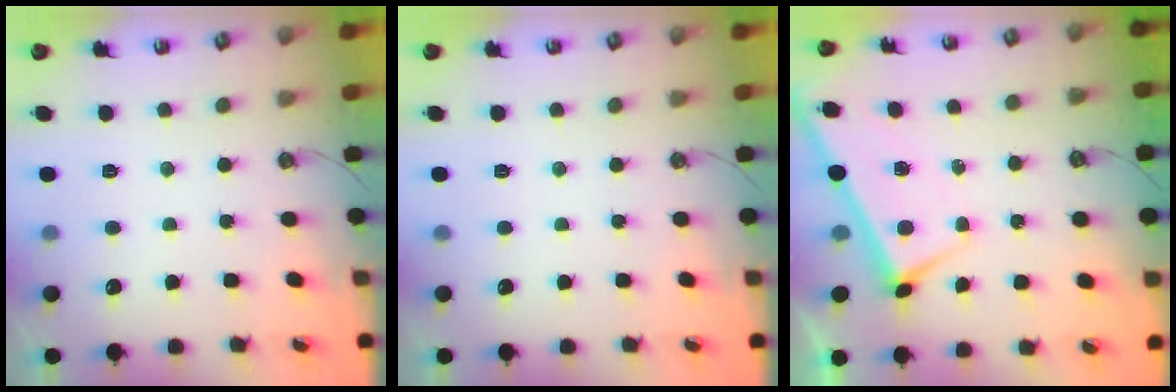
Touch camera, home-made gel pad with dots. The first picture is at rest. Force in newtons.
{"total": 0.0}
{"total": 1.9, "press": 1.9, "slide": 0.2}